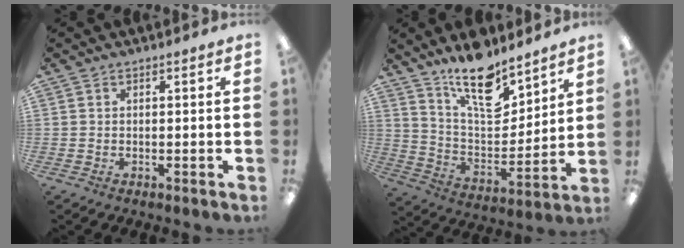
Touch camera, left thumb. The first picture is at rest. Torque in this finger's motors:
{"motor_torque": [0.78, 0.25, 1.77, -1.01, 0.21]}